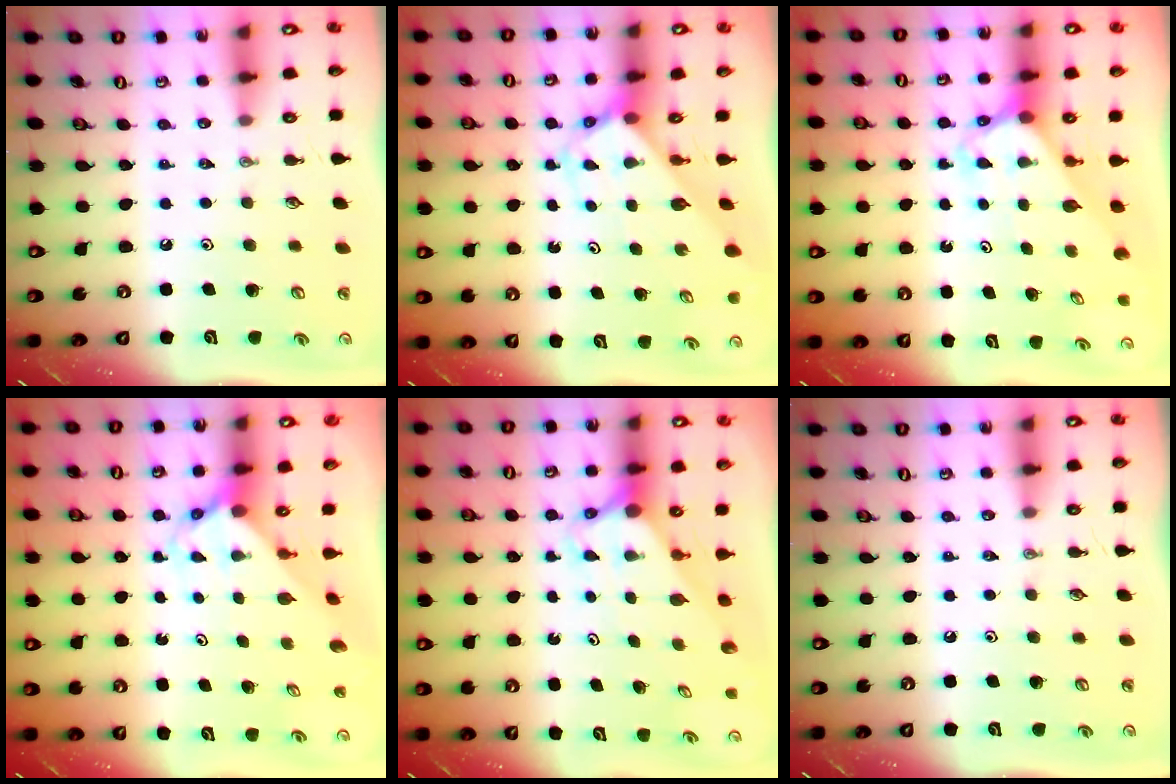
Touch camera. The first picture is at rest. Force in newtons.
{"total": 2.8, "press": 2.8, "slide": 0.1}
{"total": 2.7, "press": 2.7, "slide": 0.2}
{"total": 3.4, "press": 3.4, "slide": 0.3}
{"total": 2.7, "press": 2.7, "slide": 0.0}
{"total": 0.0}